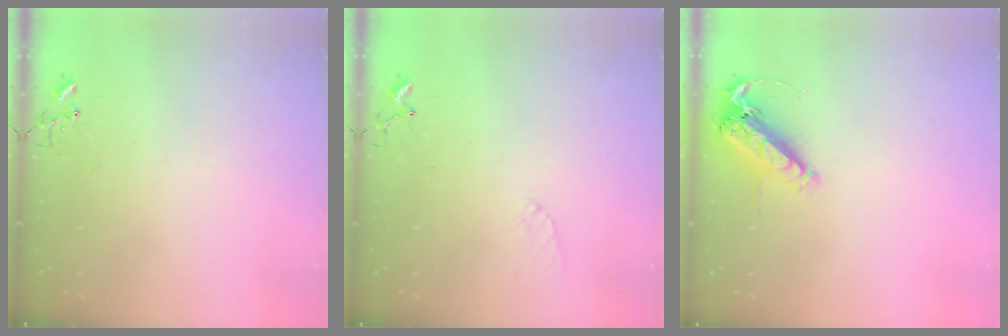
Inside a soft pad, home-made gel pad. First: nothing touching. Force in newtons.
{"total": 5.0, "press": 4.9, "slide": 0.7}
{"total": 14.2, "press": 14.0, "slide": 2.5}